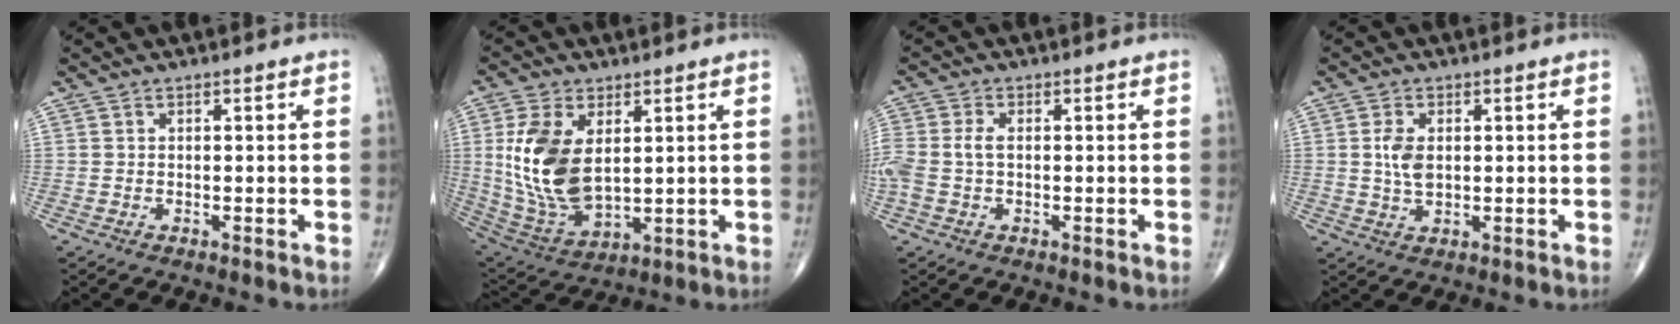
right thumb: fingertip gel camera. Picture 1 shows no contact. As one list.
[{"total": 15.5, "force": [2.8, 8.8, 12.5], "torque": [-0.246, -0.019, 0.070]}, {"total": 5.8, "force": [-0.4, 3.5, 4.6], "torque": [-0.134, 0.011, -0.007]}, {"total": 4.3, "force": [0.6, 2.5, 3.5], "torque": [-0.070, -0.004, 0.012]}]